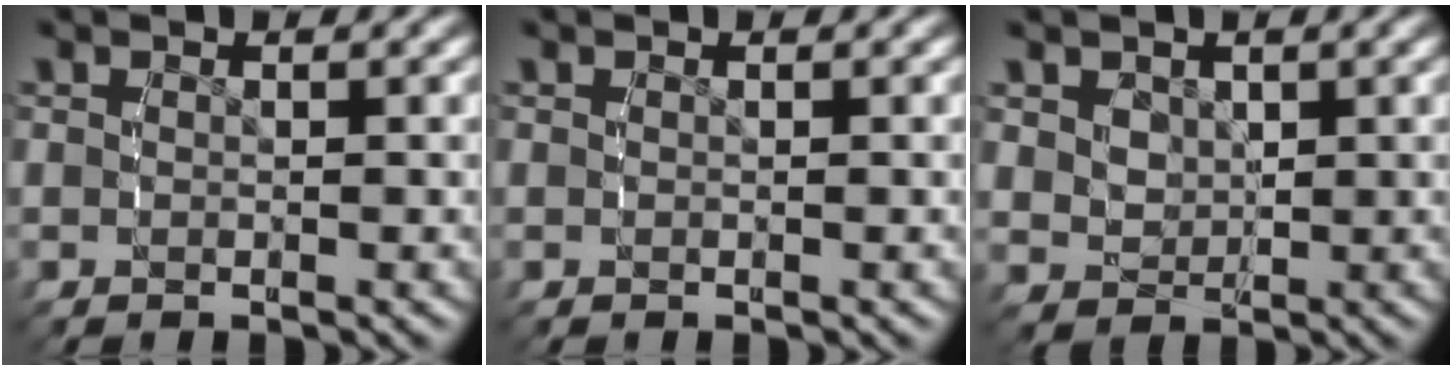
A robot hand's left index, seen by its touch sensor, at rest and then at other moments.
{"total": 0.0}
{"total": 4.1, "force": [1.4, 3.3, 1.9], "torque": [-0.055, -0.021, 0.038]}